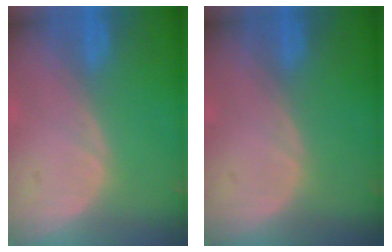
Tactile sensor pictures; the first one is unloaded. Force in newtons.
{"total": 0.0}